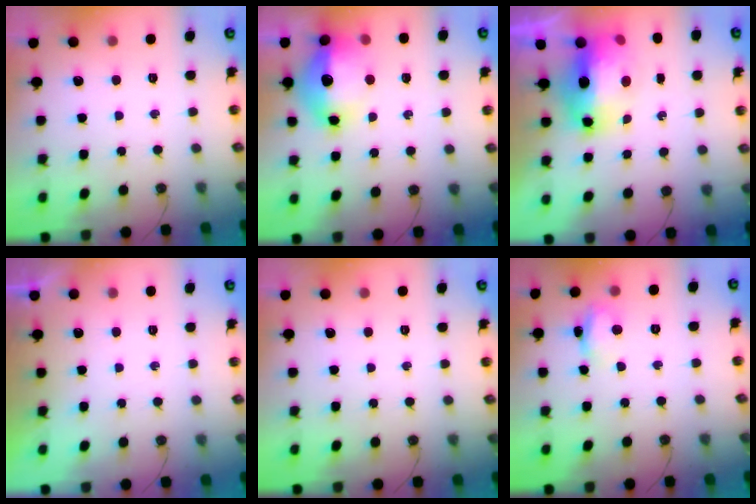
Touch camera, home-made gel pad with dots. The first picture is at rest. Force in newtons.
{"total": 22.0, "press": 18.1, "slide": 12.6}
{"total": 13.2, "press": 13.0, "slide": 2.0}
{"total": 0.0}
{"total": 0.0}
{"total": 5.5, "press": 5.5, "slide": 0.5}